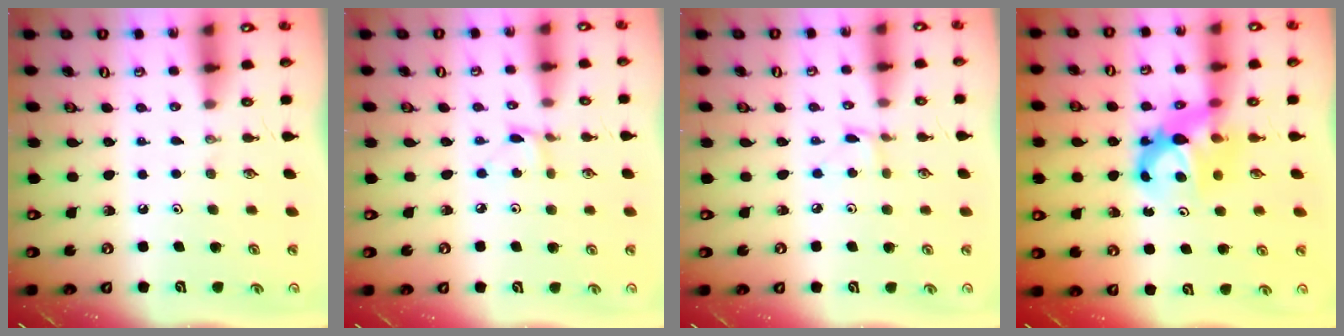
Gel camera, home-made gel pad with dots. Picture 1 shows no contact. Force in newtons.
{"total": 2.0, "press": 2.0, "slide": 0.2}
{"total": 1.7, "press": 1.7, "slide": 0.0}
{"total": 7.3, "press": 7.3, "slide": 0.5}